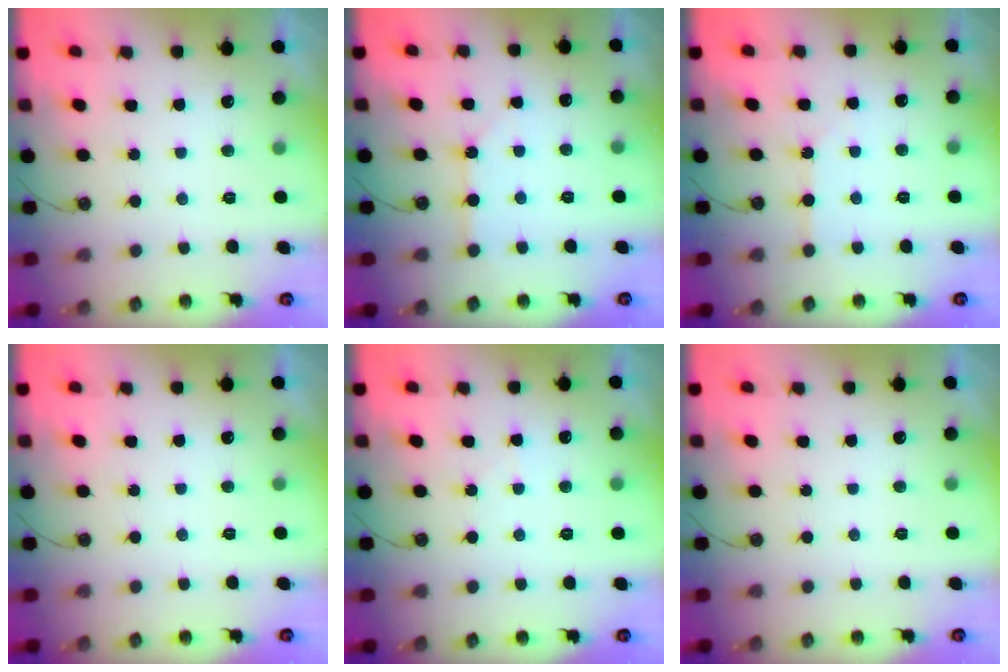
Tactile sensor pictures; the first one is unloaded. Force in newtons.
{"total": 1.8, "press": 1.8, "slide": 0.1}
{"total": 4.8, "press": 4.8, "slide": 0.7}
{"total": 0.0}
{"total": 3.6, "press": 3.6, "slide": 0.5}
{"total": 0.0}